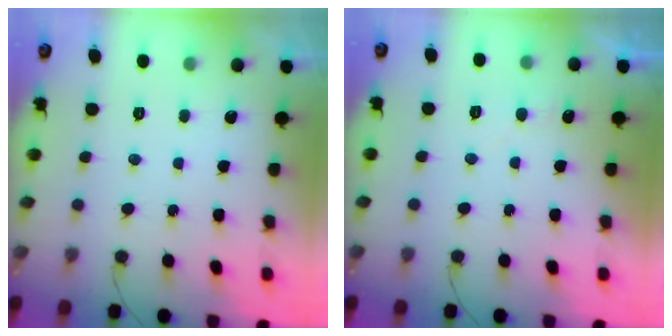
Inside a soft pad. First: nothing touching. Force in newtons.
{"total": 4.0, "press": 4.0, "slide": 0.5}